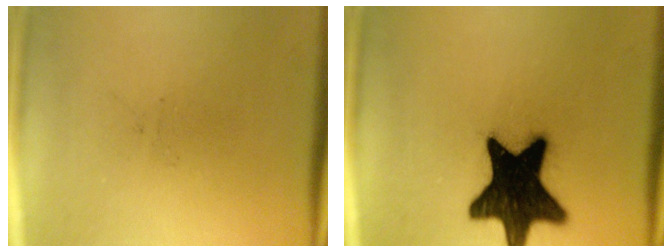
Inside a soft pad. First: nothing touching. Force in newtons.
{"total": 19.2}